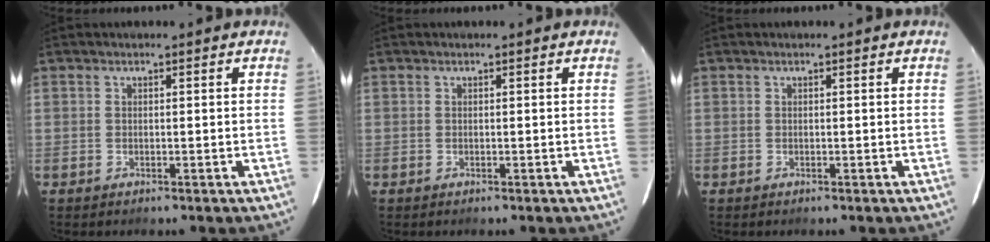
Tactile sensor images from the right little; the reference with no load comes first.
{"total": 0.0}
{"total": 0.0}